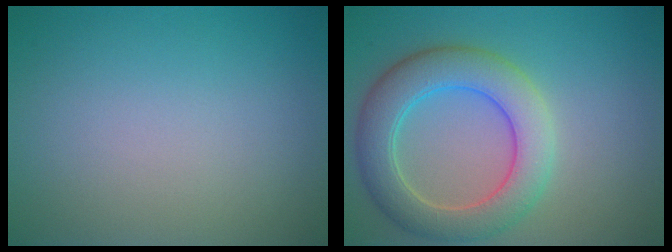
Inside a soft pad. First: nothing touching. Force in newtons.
{"total": 6.7, "press": 6.6, "slide": 0.4}